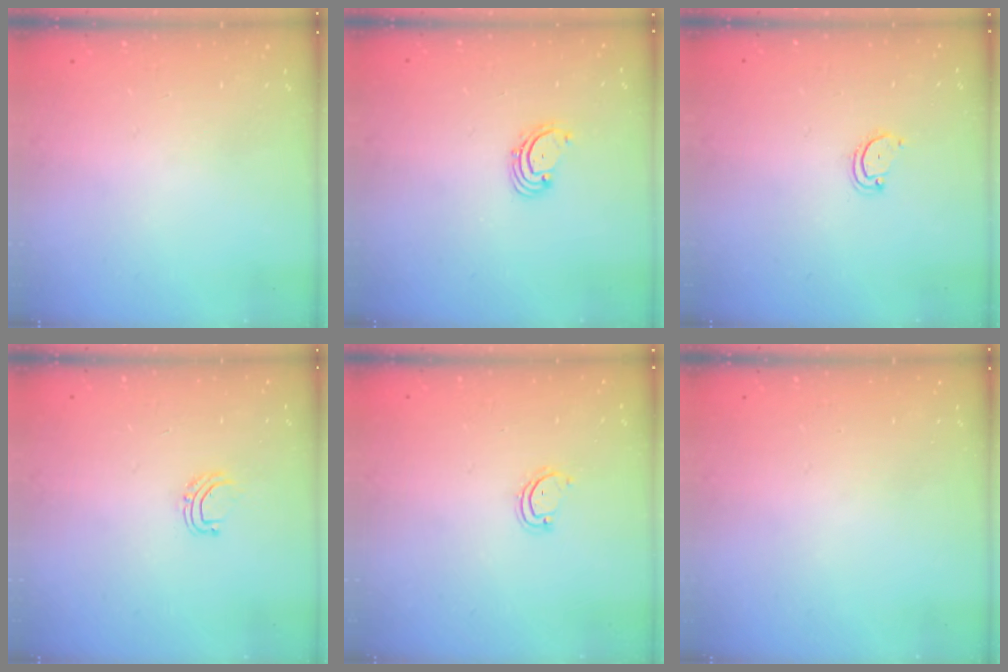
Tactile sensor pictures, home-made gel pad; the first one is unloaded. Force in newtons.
{"total": 1.9, "press": 1.8, "slide": 0.2}
{"total": 3.5, "press": 3.5, "slide": 0.5}
{"total": 4.2, "press": 4.2, "slide": 0.2}
{"total": 2.8, "press": 2.8, "slide": 0.3}
{"total": 0.0}